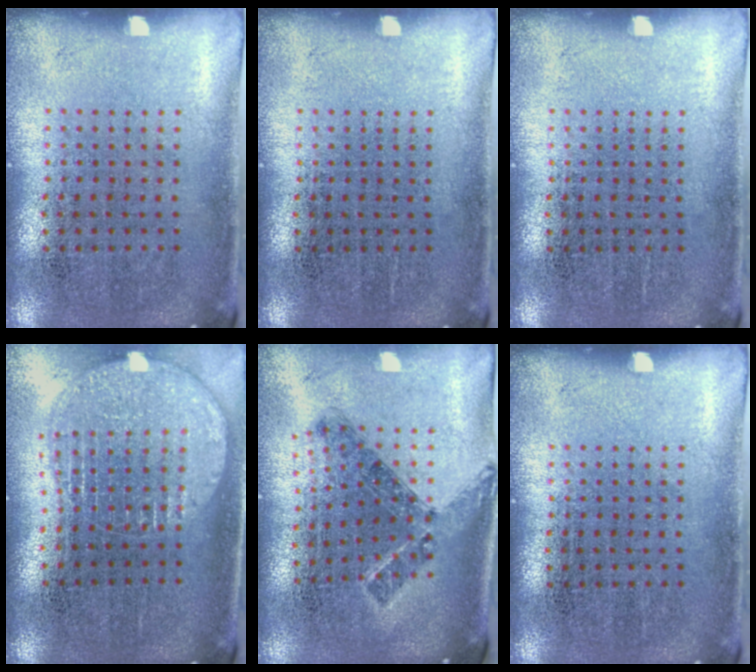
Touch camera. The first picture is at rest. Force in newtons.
{"total": 0.0}
{"total": 0.0}
{"total": 1.6, "press": 1.4, "slide": 0.8}
{"total": 0.8, "press": 0.7, "slide": 0.4}
{"total": 0.0}